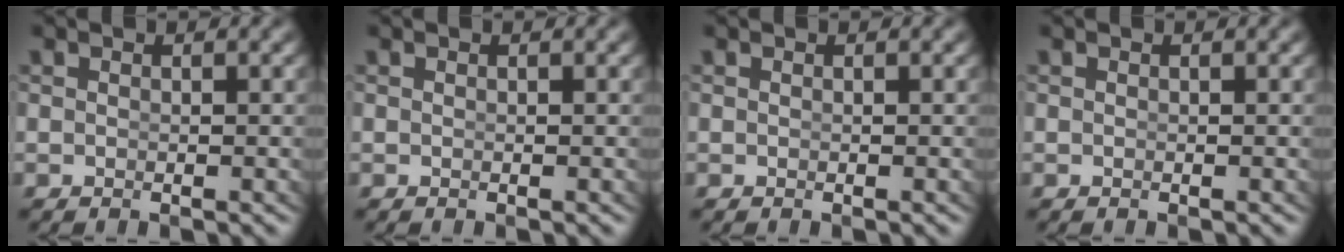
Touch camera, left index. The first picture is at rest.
{"total": 0.0}
{"total": 0.0}
{"total": 0.0}